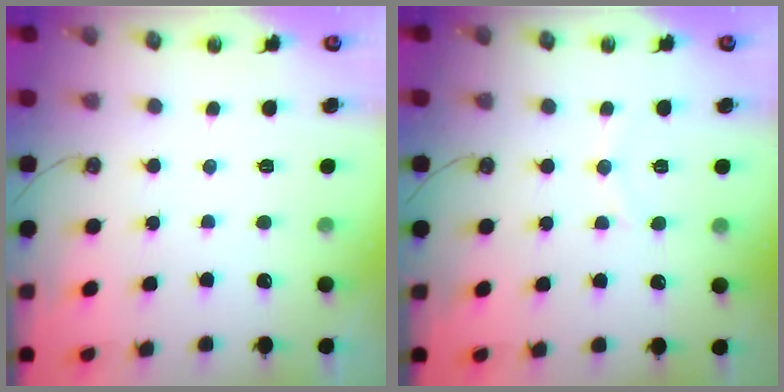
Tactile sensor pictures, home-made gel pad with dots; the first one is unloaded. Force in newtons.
{"total": 4.7, "press": 4.7, "slide": 0.5}